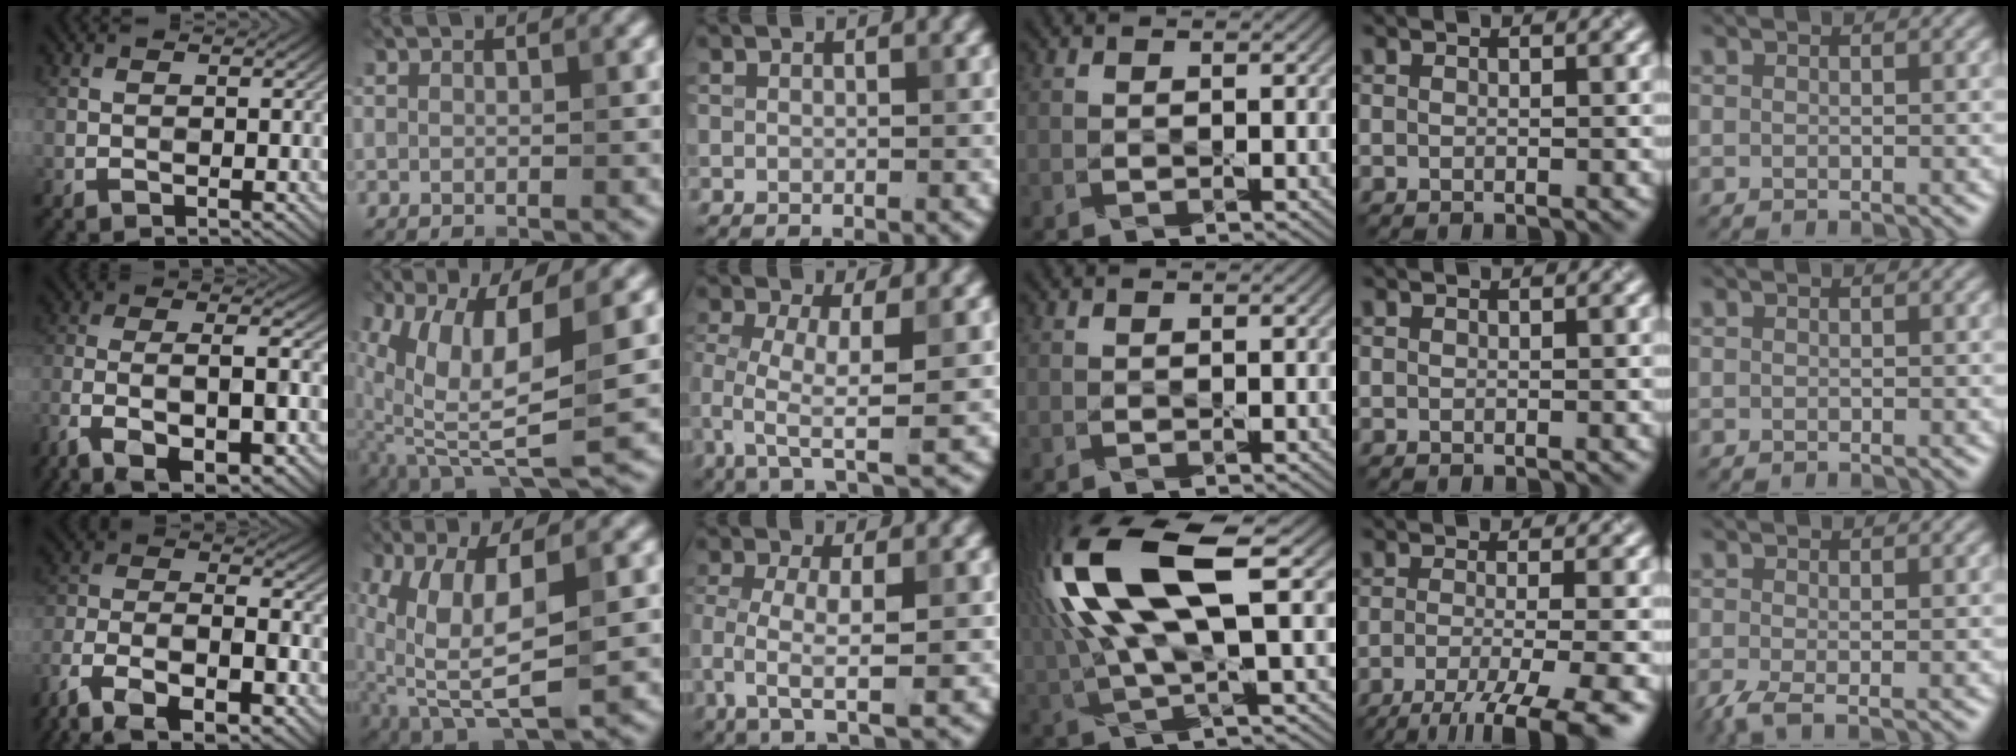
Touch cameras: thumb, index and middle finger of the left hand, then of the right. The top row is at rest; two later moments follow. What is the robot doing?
{"motion": "wipe", "object": "glass cup"}